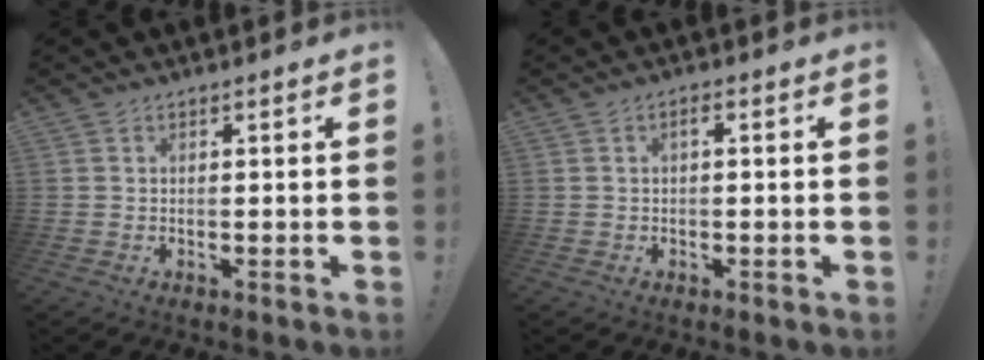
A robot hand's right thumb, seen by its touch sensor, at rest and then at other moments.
{"total": 1.4, "force": [-0.5, 0.3, 1.3], "torque": [-0.031, 0.009, -0.009]}